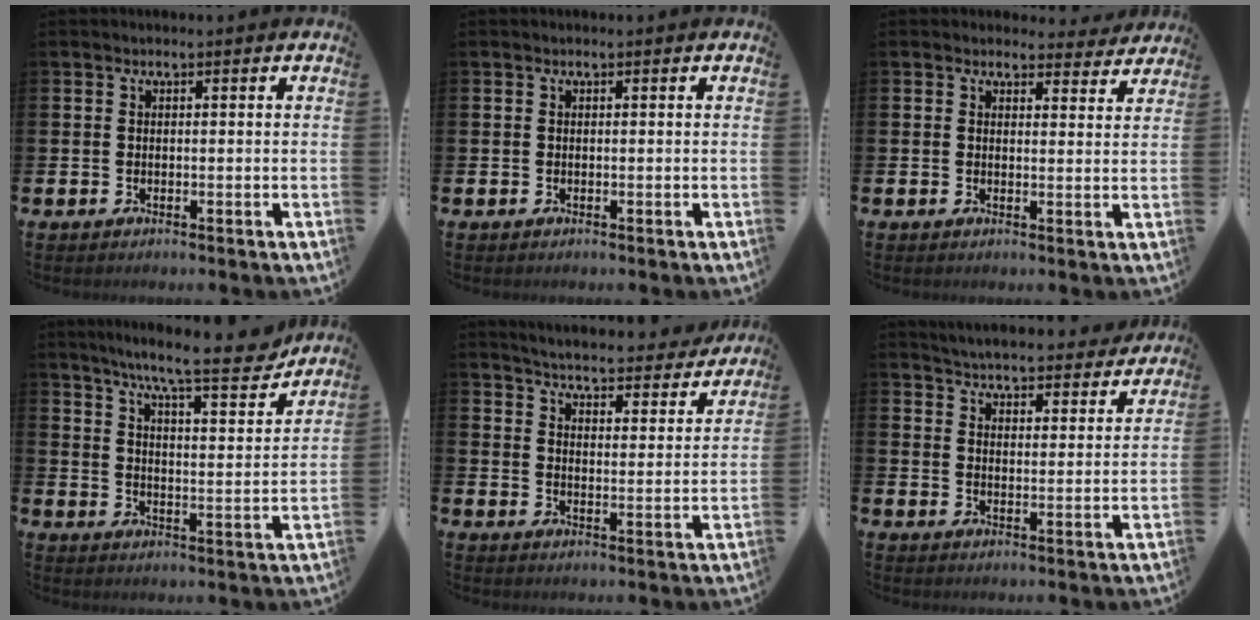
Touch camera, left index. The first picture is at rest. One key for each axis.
{"total": 0.0}
{"total": 2.8, "fx": 2.7, "fy": 0.8, "fz": 0.1, "tx": 0.006, "ty": -0.017, "tz": 0.045}
{"total": 10.1, "fx": 8.8, "fy": 0.5, "fz": 4.9, "tx": -0.112, "ty": -0.049, "tz": 0.148}
{"total": 5.0, "fx": 4.9, "fy": 0.4, "fz": 0.9, "tx": -0.036, "ty": -0.040, "tz": 0.080}
{"total": 5.2, "fx": 5.2, "fy": 0.6, "fz": 0.3, "tx": -0.023, "ty": -0.039, "tz": 0.089}